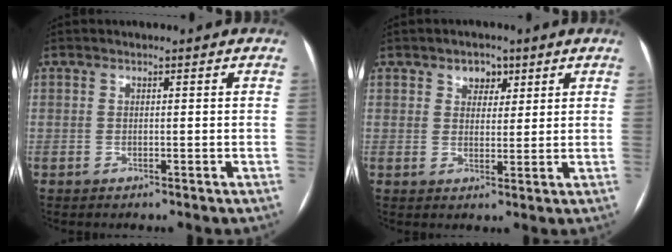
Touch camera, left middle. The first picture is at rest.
{"total": 3.5, "force": [2.1, 2.4, 1.5], "torque": [-0.017, 0.003, 0.032]}